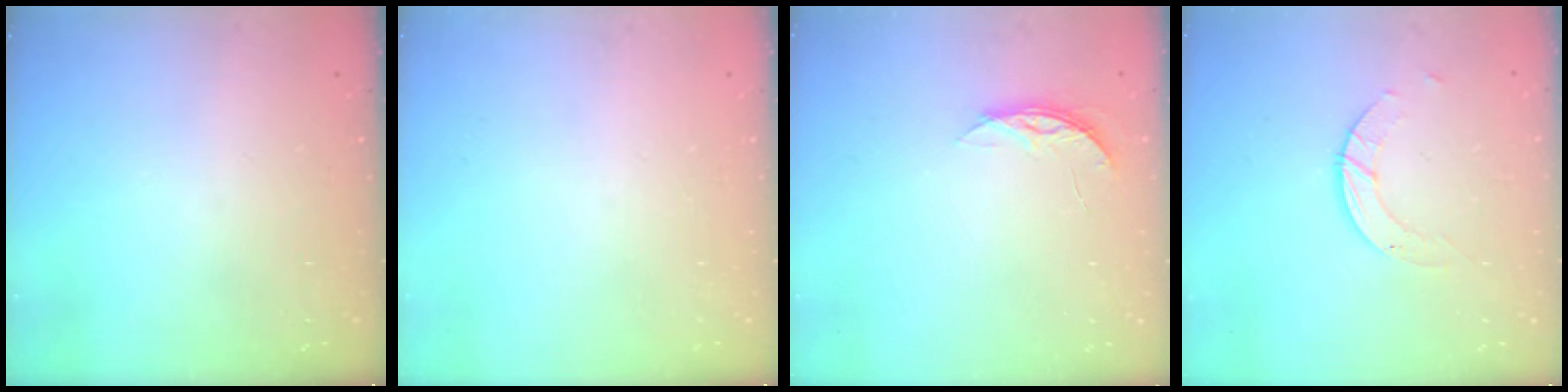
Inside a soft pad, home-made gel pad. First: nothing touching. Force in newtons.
{"total": 0.0}
{"total": 4.5, "press": 4.5, "slide": 0.4}
{"total": 3.0, "press": 3.0, "slide": 0.3}